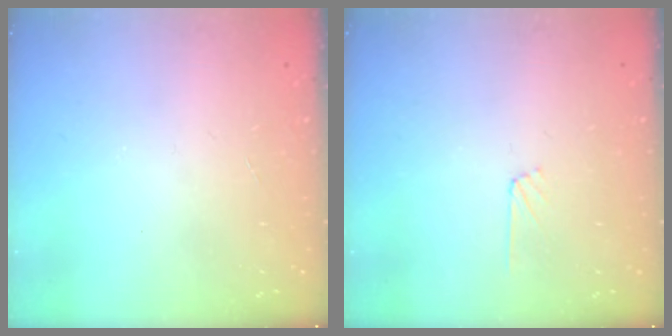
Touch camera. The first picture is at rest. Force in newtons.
{"total": 4.2, "press": 4.1, "slide": 0.5}